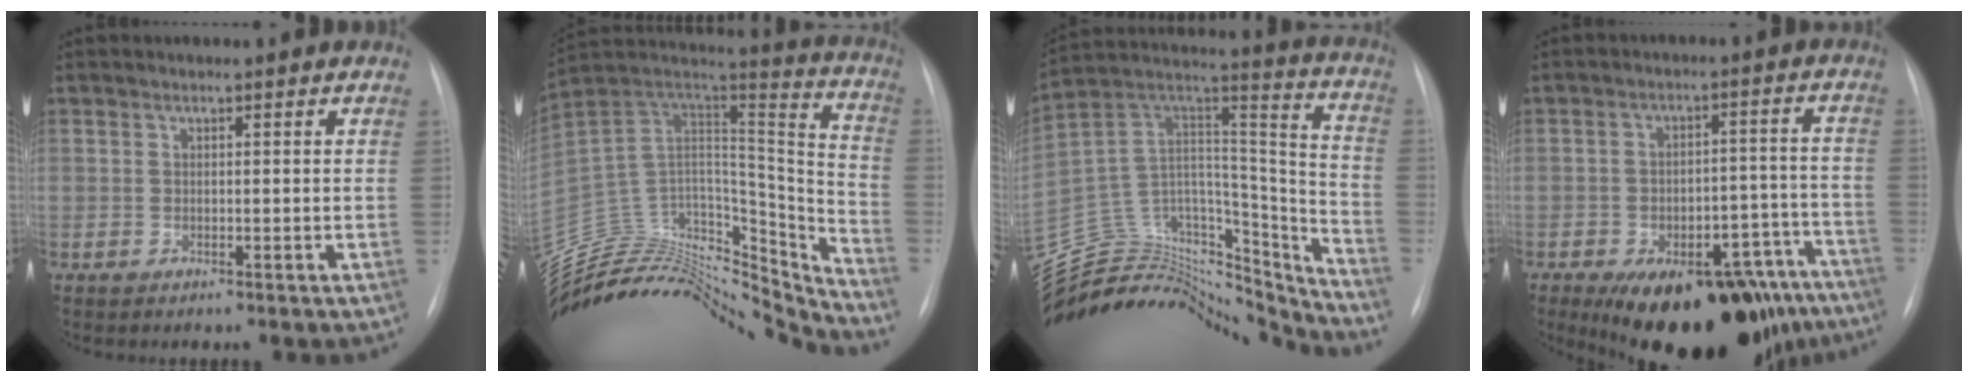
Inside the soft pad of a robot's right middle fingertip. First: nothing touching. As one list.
[{"total": 35.6, "force": [-32.5, 8.9, 11.5], "torque": [-0.209, 0.003, -0.495]}, {"total": 32.8, "force": [-30.6, 8.3, 8.6], "torque": [-0.168, 0.036, -0.467]}, {"total": 23.1, "force": [-16.4, 10.0, 12.8], "torque": [-0.136, 0.021, -0.214]}]